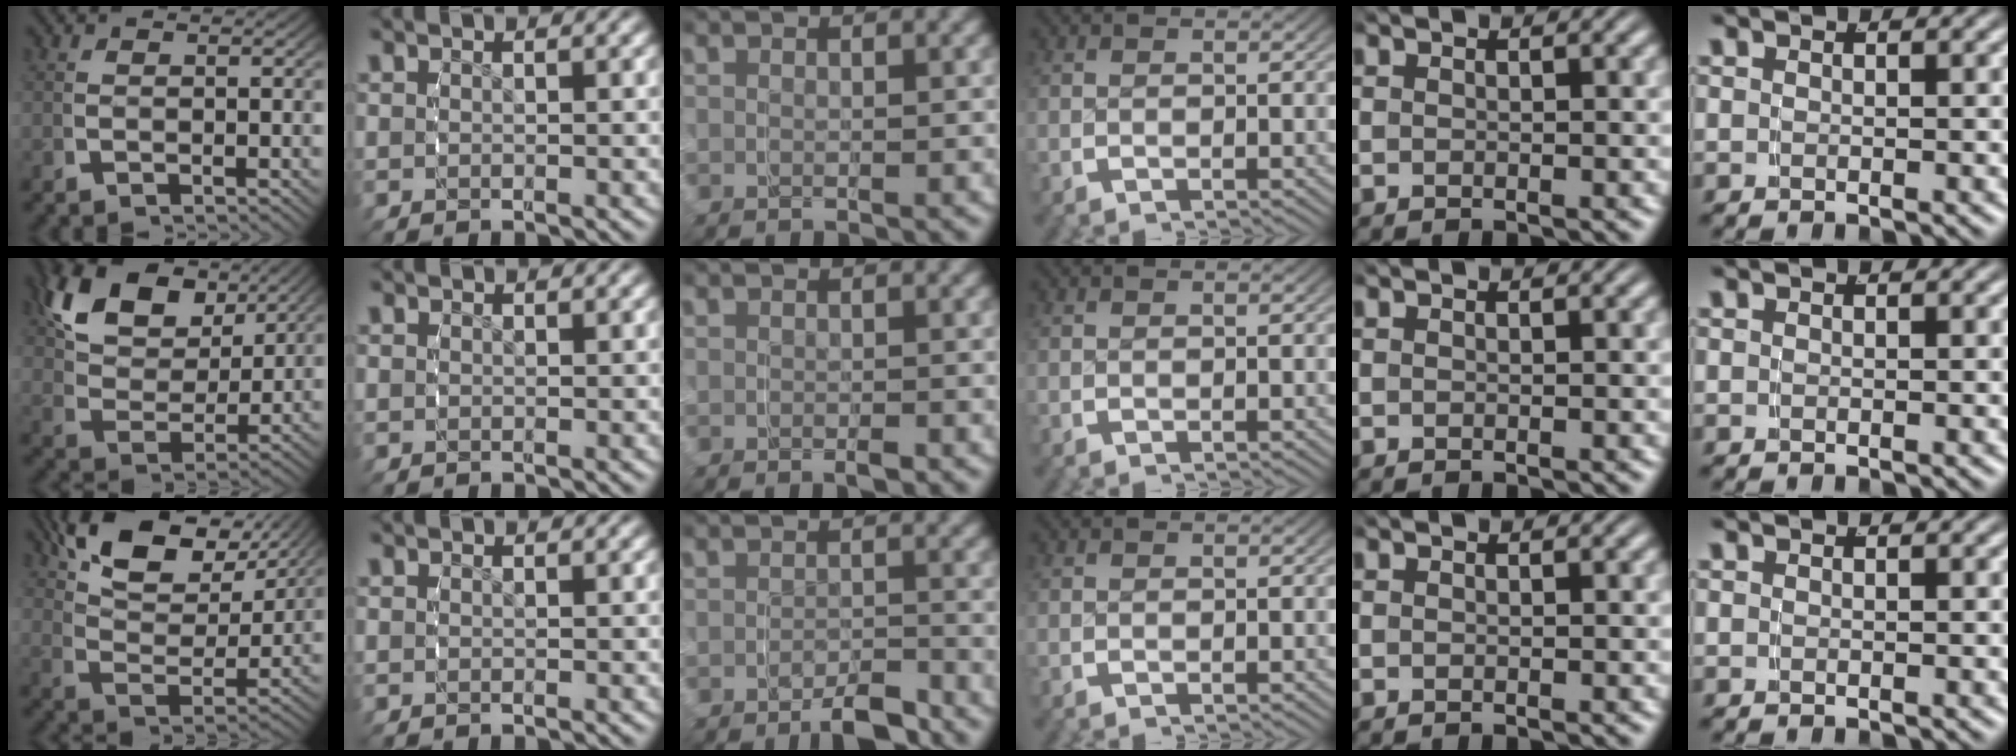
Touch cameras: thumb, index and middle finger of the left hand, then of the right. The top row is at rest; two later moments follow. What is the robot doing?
{"motion": "grasp_and_lifting", "object": "ribbon"}